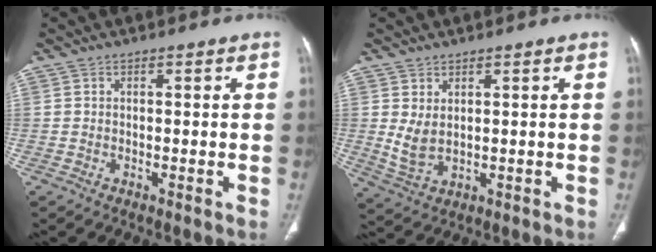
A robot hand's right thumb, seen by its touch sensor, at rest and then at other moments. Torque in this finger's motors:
{"motor_torque": [-0.15, 0.20, 0.11, 0.14, 0.03]}